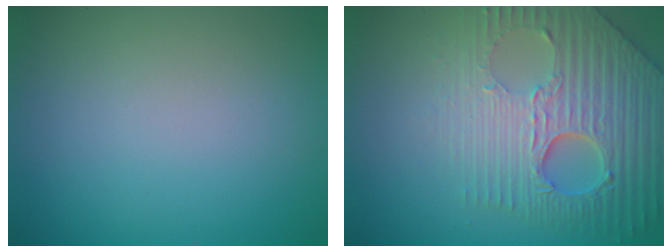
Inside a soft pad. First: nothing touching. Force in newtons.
{"total": 7.5, "press": 5.9, "slide": 4.7}